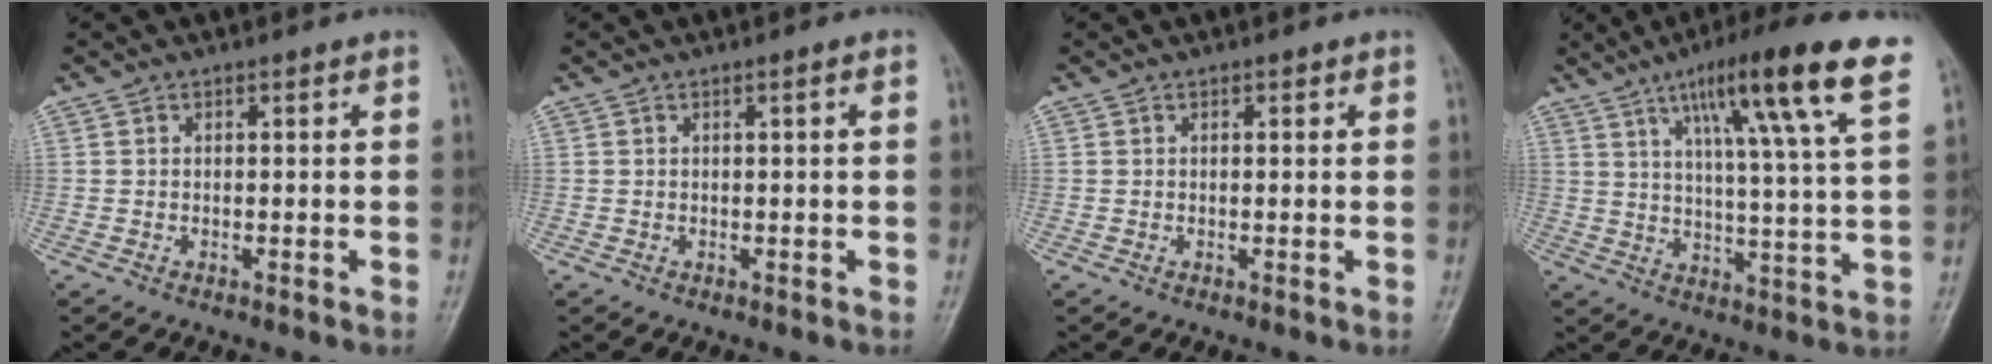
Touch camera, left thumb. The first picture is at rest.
{"total": 1.1, "force": [0.1, 0.2, 1.1], "torque": [-0.020, 0.002, 0.002]}
{"total": 1.0, "force": [0.4, 0.5, 0.8], "torque": [-0.008, 0.001, 0.004]}
{"total": 17.8, "force": [9.6, 1.6, 14.9], "torque": [-0.223, -0.029, 0.144]}